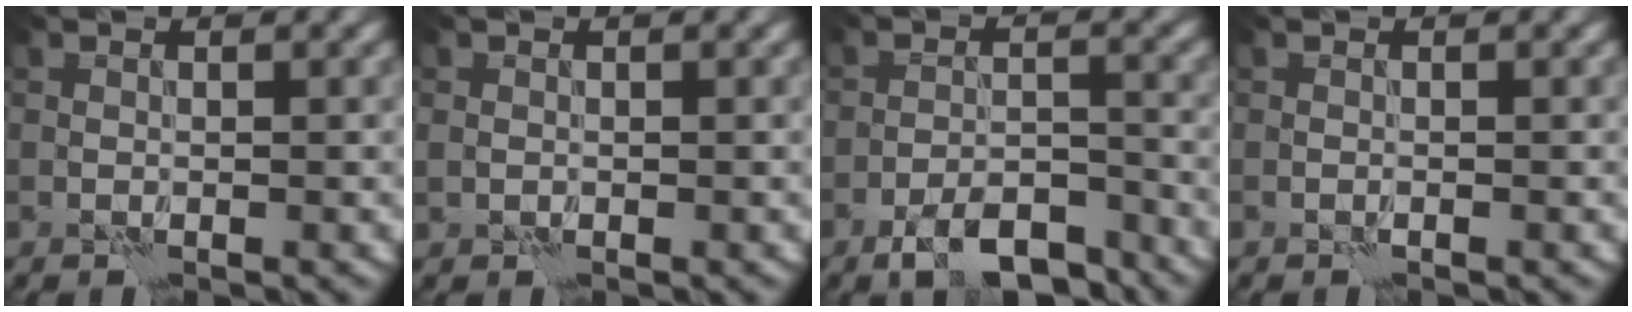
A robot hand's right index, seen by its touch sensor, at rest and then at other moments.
{"total": 0.6, "force": [-0.1, 0.6, 0.2], "torque": [-0.001, -0.002, -0.005]}
{"total": 6.9, "force": [-5.2, 2.1, 4.0], "torque": [-0.059, 0.002, -0.091]}
{"total": 0.0}